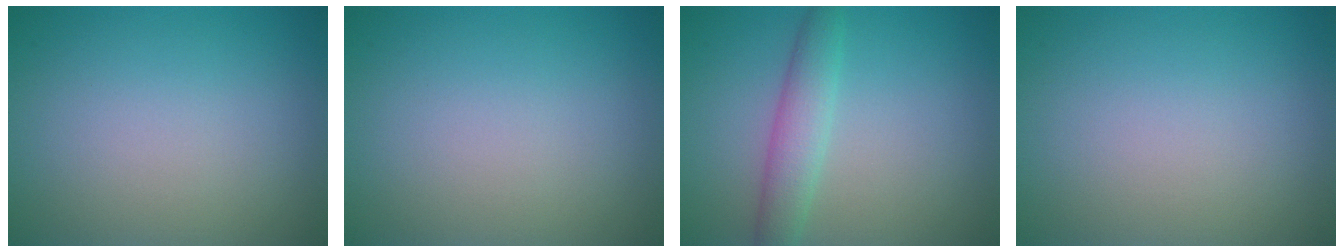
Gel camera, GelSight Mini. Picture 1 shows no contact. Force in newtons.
{"total": 0.0}
{"total": 3.0, "press": 3.0, "slide": 0.1}
{"total": 0.0}